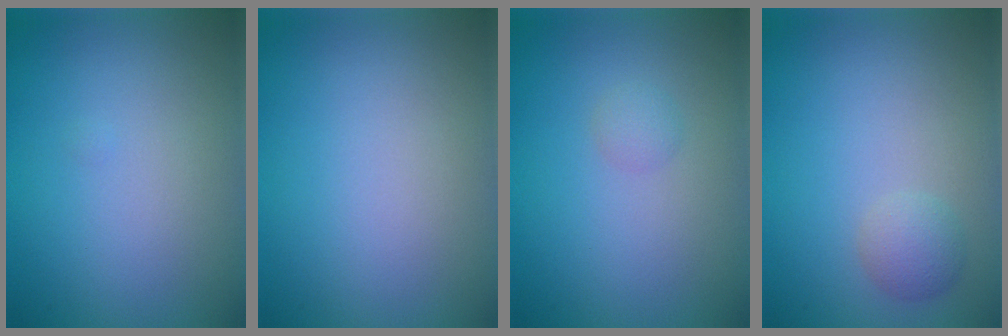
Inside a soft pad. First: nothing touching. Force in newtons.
{"total": 0.0}
{"total": 0.8, "press": 0.8, "slide": 0.1}
{"total": 1.5, "press": 1.5, "slide": 0.0}